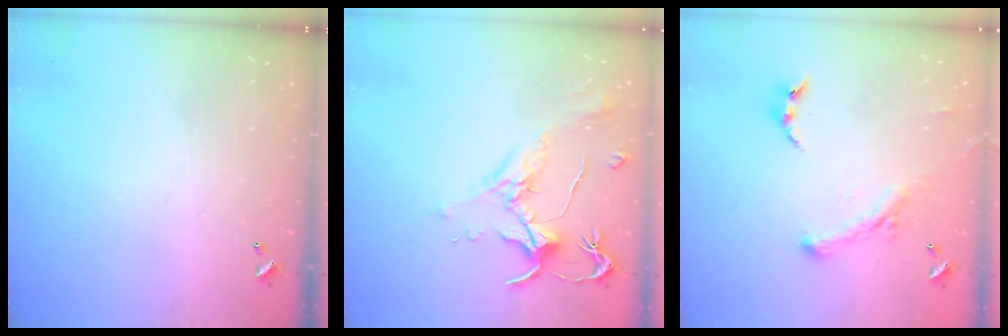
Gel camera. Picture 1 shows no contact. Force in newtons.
{"total": 1.9, "press": 1.7, "slide": 0.8}
{"total": 1.5, "press": 1.4, "slide": 0.3}